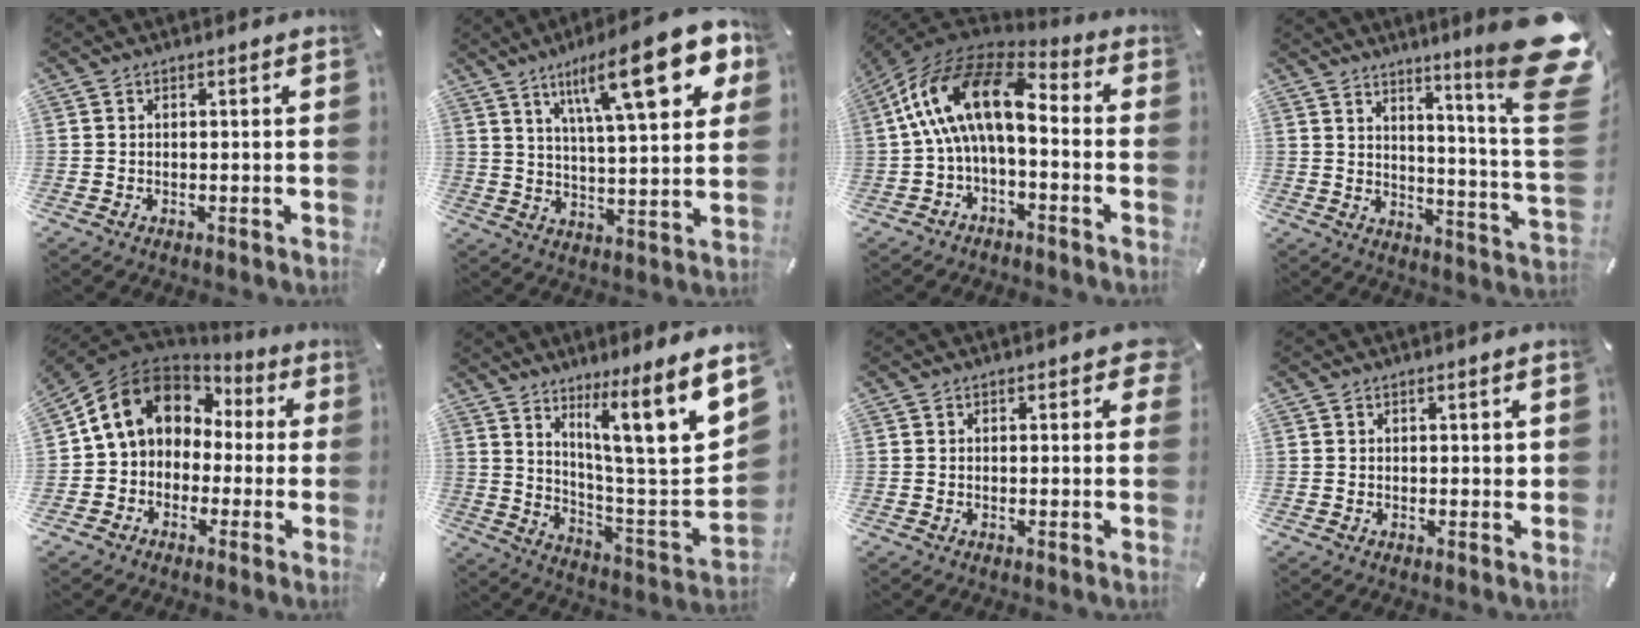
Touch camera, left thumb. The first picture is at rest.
{"total": 21.3, "force": [10.5, 6.5, 17.3], "torque": [-0.260, -0.041, 0.155]}
{"total": 17.2, "force": [1.4, 9.4, 14.4], "torque": [-0.295, 0.017, 0.021]}
{"total": 17.8, "force": [9.7, 1.3, 15.0], "torque": [-0.219, -0.089, 0.140]}
{"total": 12.1, "force": [2.9, 10.1, 5.9], "torque": [-0.147, 0.000, 0.053]}
{"total": 15.7, "force": [9.7, 1.1, 12.4], "torque": [-0.190, -0.094, 0.138]}
{"total": 1.7, "force": [0.5, 1.0, 1.3], "torque": [-0.003, -0.005, 0.002]}
{"total": 0.9, "force": [0.3, 0.5, 0.7], "torque": [-0.005, 0.000, 0.002]}